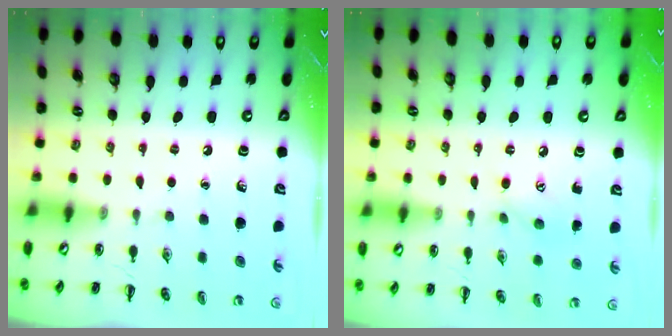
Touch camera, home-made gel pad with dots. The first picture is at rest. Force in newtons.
{"total": 5.6, "press": 5.5, "slide": 1.1}